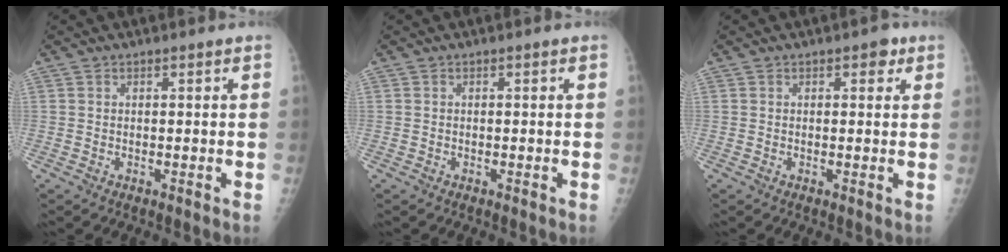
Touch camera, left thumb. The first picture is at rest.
{"total": 0.0}
{"total": 2.0, "force": [0.9, 1.2, 1.2], "torque": [-0.001, 0.001, 0.007]}